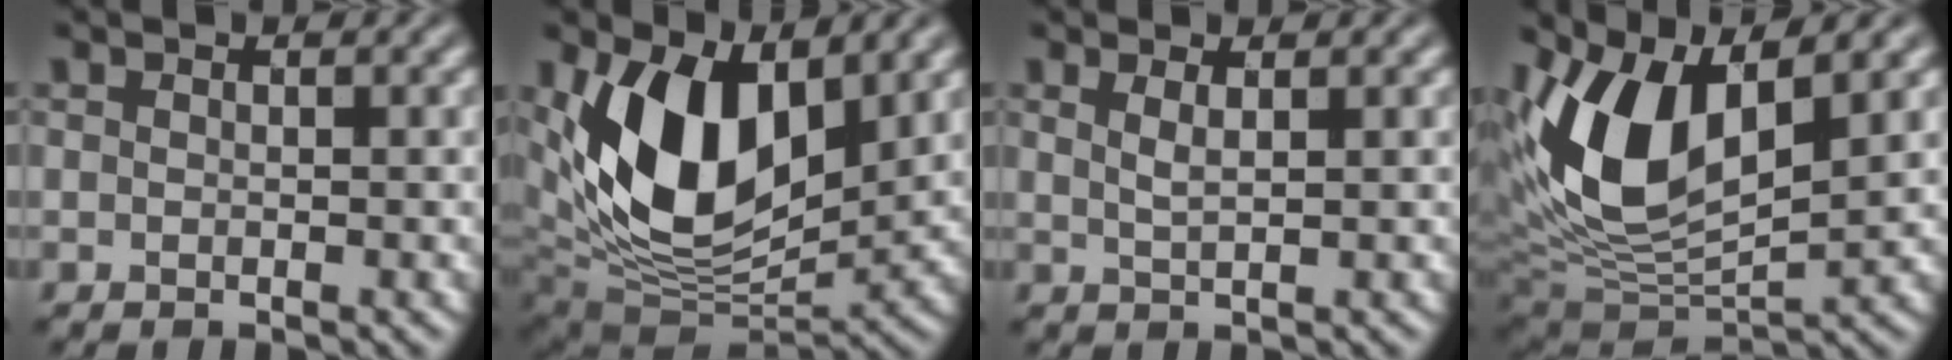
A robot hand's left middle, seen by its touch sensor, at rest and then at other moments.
{"total": 11.4, "force": [3.3, 6.3, 8.9], "torque": [-0.168, -0.020, 0.059]}
{"total": 1.4, "force": [0.6, 0.4, 1.3], "torque": [-0.025, -0.002, 0.011]}
{"total": 9.8, "force": [3.3, 4.9, 7.8], "torque": [-0.168, -0.005, 0.064]}